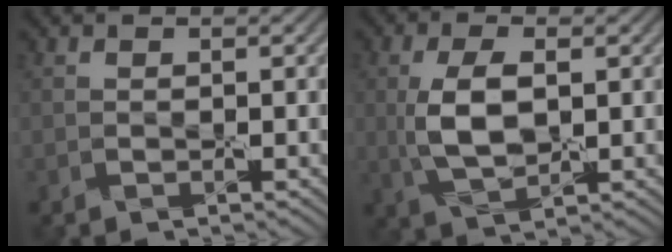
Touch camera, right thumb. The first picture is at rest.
{"total": 6.6, "force": [0.3, 3.2, 5.8], "torque": [-0.133, -0.002, 0.009]}